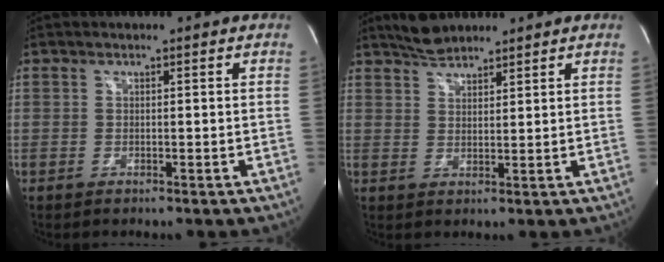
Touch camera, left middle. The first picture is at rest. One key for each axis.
{"total": 4.2, "fx": 3.9, "fy": 1.1, "fz": 1.2, "tx": -0.029, "ty": 0.011, "tz": 0.073}